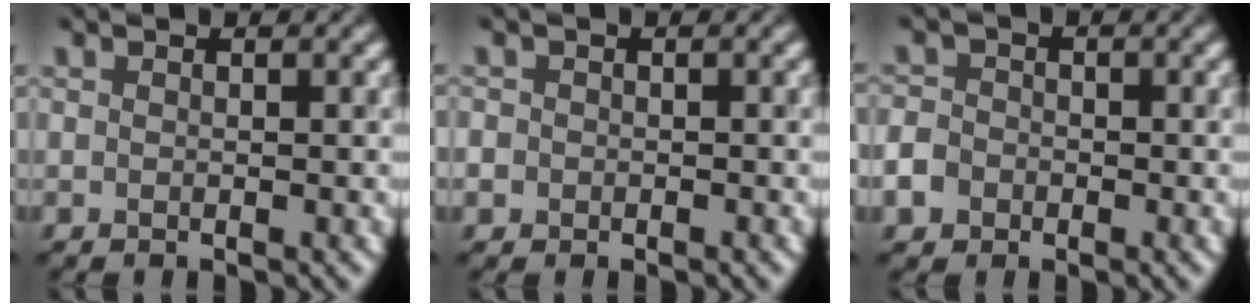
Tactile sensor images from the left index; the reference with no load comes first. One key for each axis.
{"total": 1.3, "fx": -0.4, "fy": 1.3, "fz": 0.3, "tx": 0.008, "ty": -0.004, "tz": -0.008}
{"total": 3.0, "fx": -1.3, "fy": 2.5, "fz": 1.0, "tx": -0.013, "ty": -0.003, "tz": -0.030}